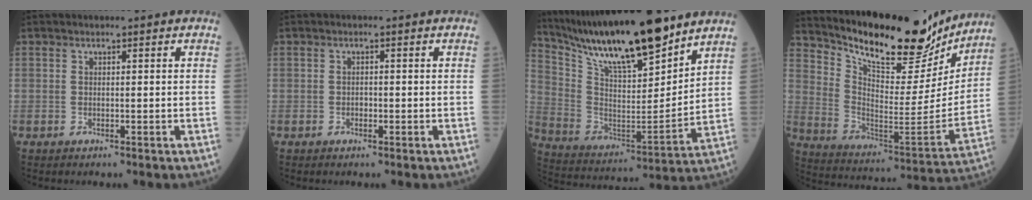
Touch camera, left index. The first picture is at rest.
{"total": 0.9, "force": [-0.6, 0.5, 0.4], "torque": [-0.005, -0.001, -0.010]}
{"total": 20.4, "force": [16.6, 2.7, 11.6], "torque": [-0.206, -0.009, 0.304]}
{"total": 20.8, "force": [18.3, 5.1, 8.6], "torque": [-0.149, -0.035, 0.282]}